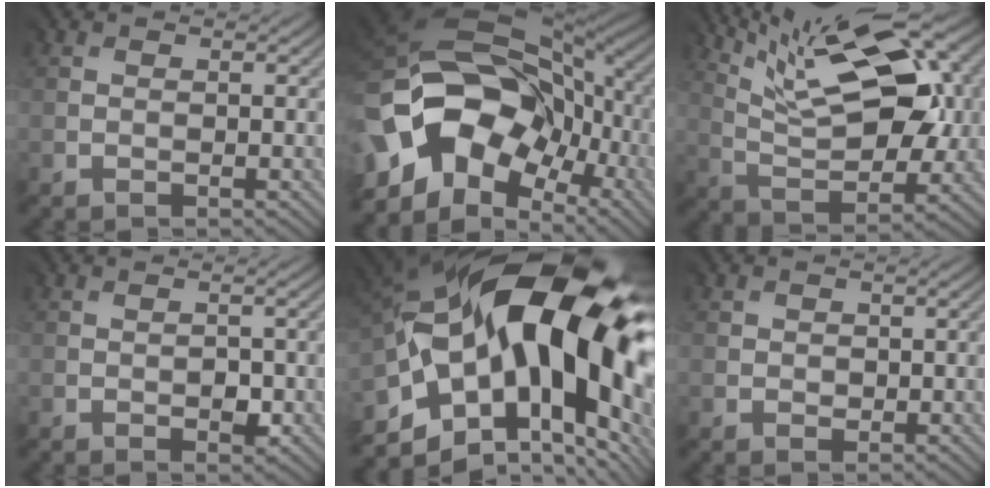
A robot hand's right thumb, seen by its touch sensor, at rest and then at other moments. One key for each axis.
{"total": 16.0, "fx": -4.2, "fy": 11.4, "fz": 10.5, "tx": -0.227, "ty": -0.019, "tz": -0.071}
{"total": 16.5, "fx": 9.1, "fy": 5.8, "fz": 12.5, "tx": -0.239, "ty": 0.012, "tz": 0.148}
{"total": 1.4, "fx": -0.7, "fy": 0.3, "fz": 1.2, "tx": -0.024, "ty": -0.004, "tz": -0.006}
{"total": 20.7, "fx": 0.6, "fy": 11.2, "fz": 17.4, "tx": -0.341, "ty": -0.019, "tz": 0.009}
{"total": 0.7, "fx": 0.3, "fy": 0.6, "fz": 0.0, "tx": 0.000, "ty": -0.001, "tz": 0.005}